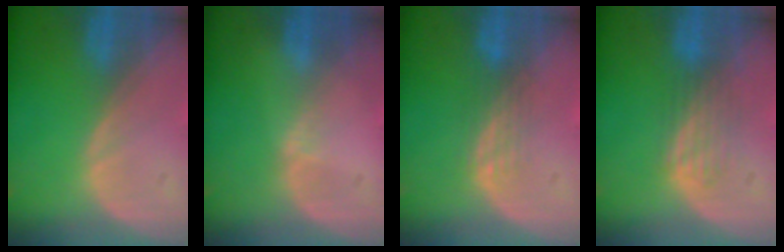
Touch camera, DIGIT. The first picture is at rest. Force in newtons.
{"total": 0.6, "press": 0.6, "slide": 0.2}
{"total": 3.0, "press": 2.5, "slide": 1.7}
{"total": 3.6, "press": 3.2, "slide": 1.7}